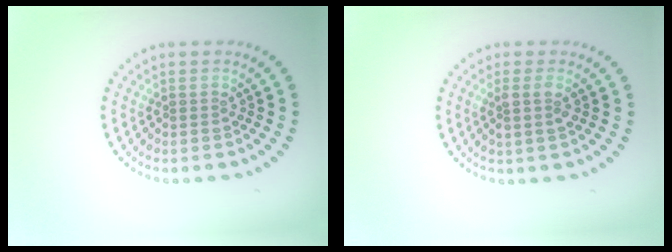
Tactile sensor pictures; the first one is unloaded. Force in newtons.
{"total": 1.5, "press": 1.4, "slide": 0.6}